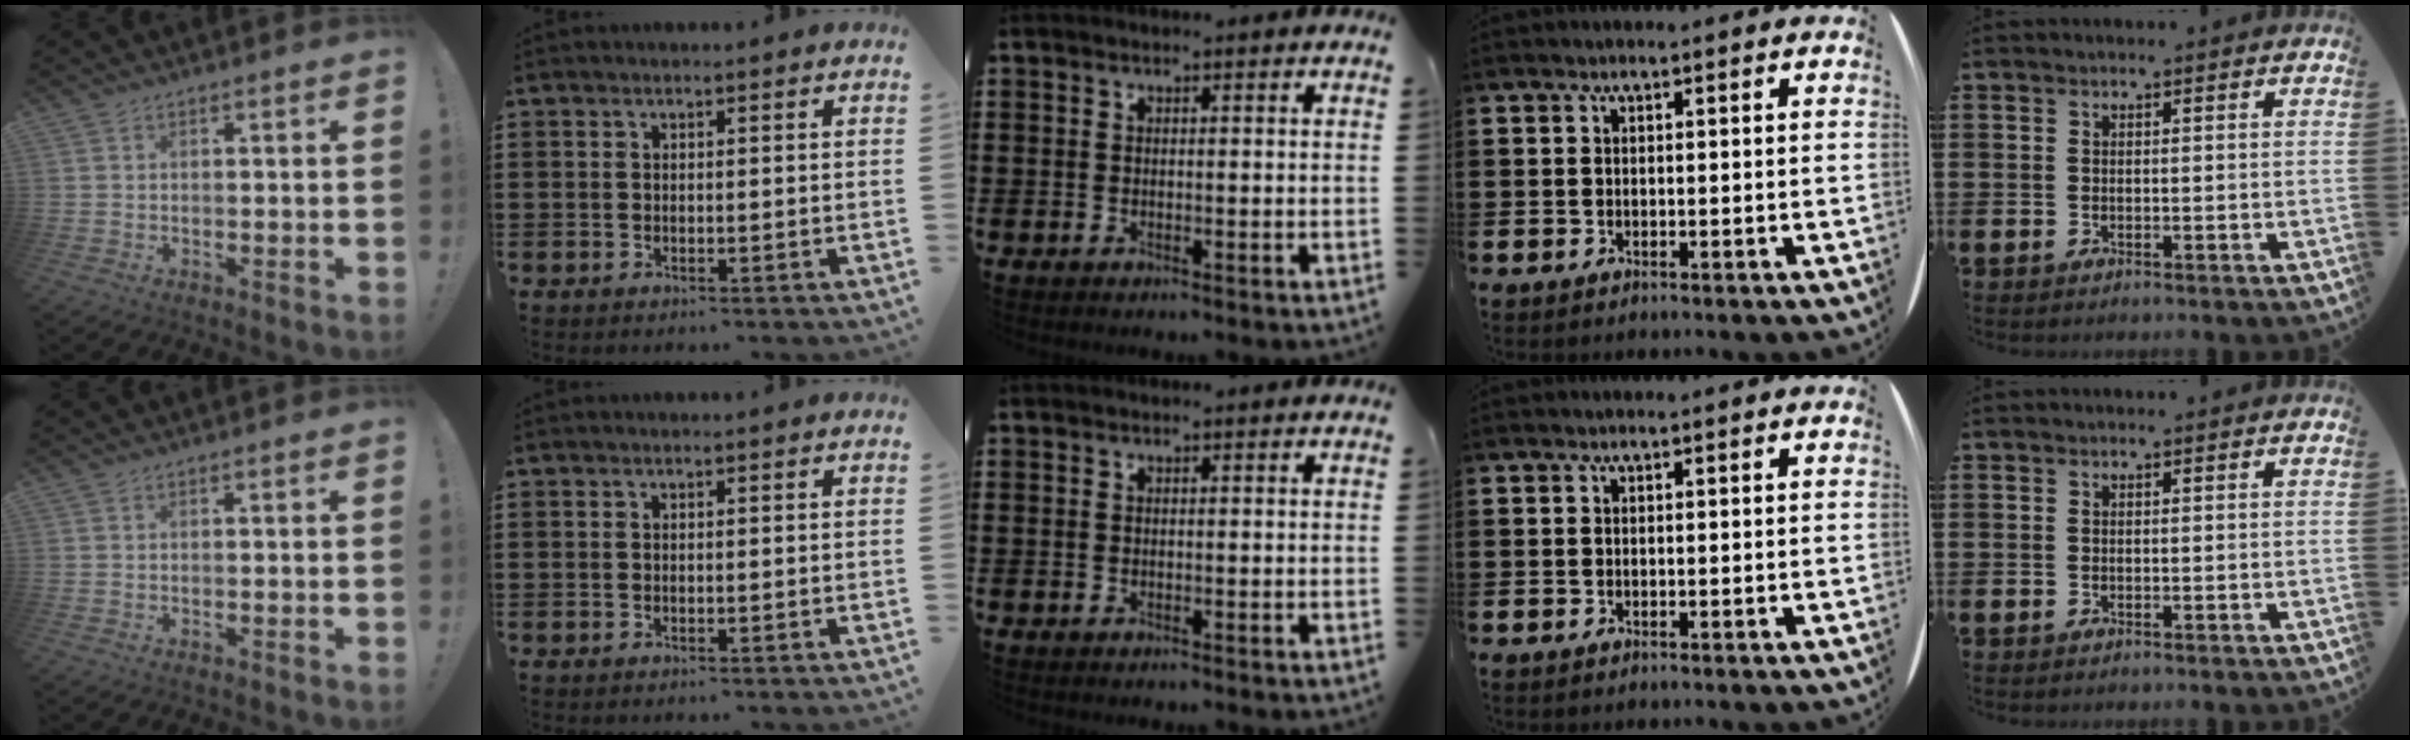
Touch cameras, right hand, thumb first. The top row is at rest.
{}